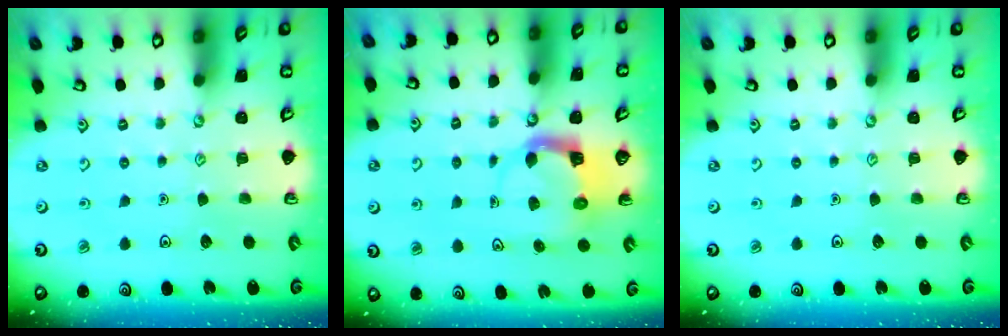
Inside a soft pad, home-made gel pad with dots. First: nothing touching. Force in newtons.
{"total": 3.8, "press": 3.7, "slide": 0.6}
{"total": 0.0}